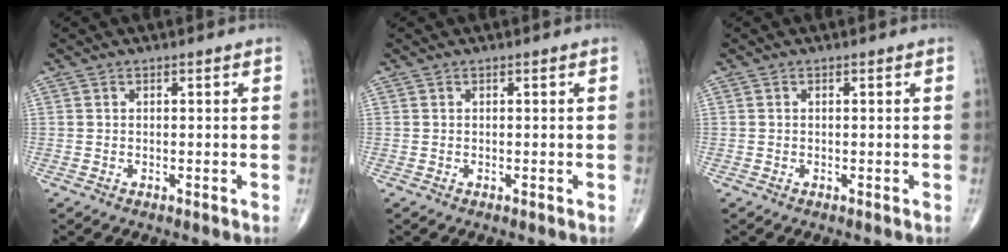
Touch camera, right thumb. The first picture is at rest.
{"total": 0.0}
{"total": 0.0}